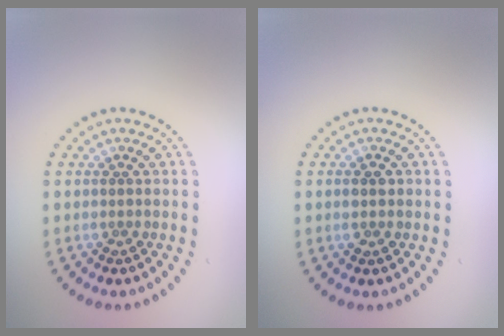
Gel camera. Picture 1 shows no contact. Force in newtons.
{"total": 1.4, "press": 1.4, "slide": 0.1}